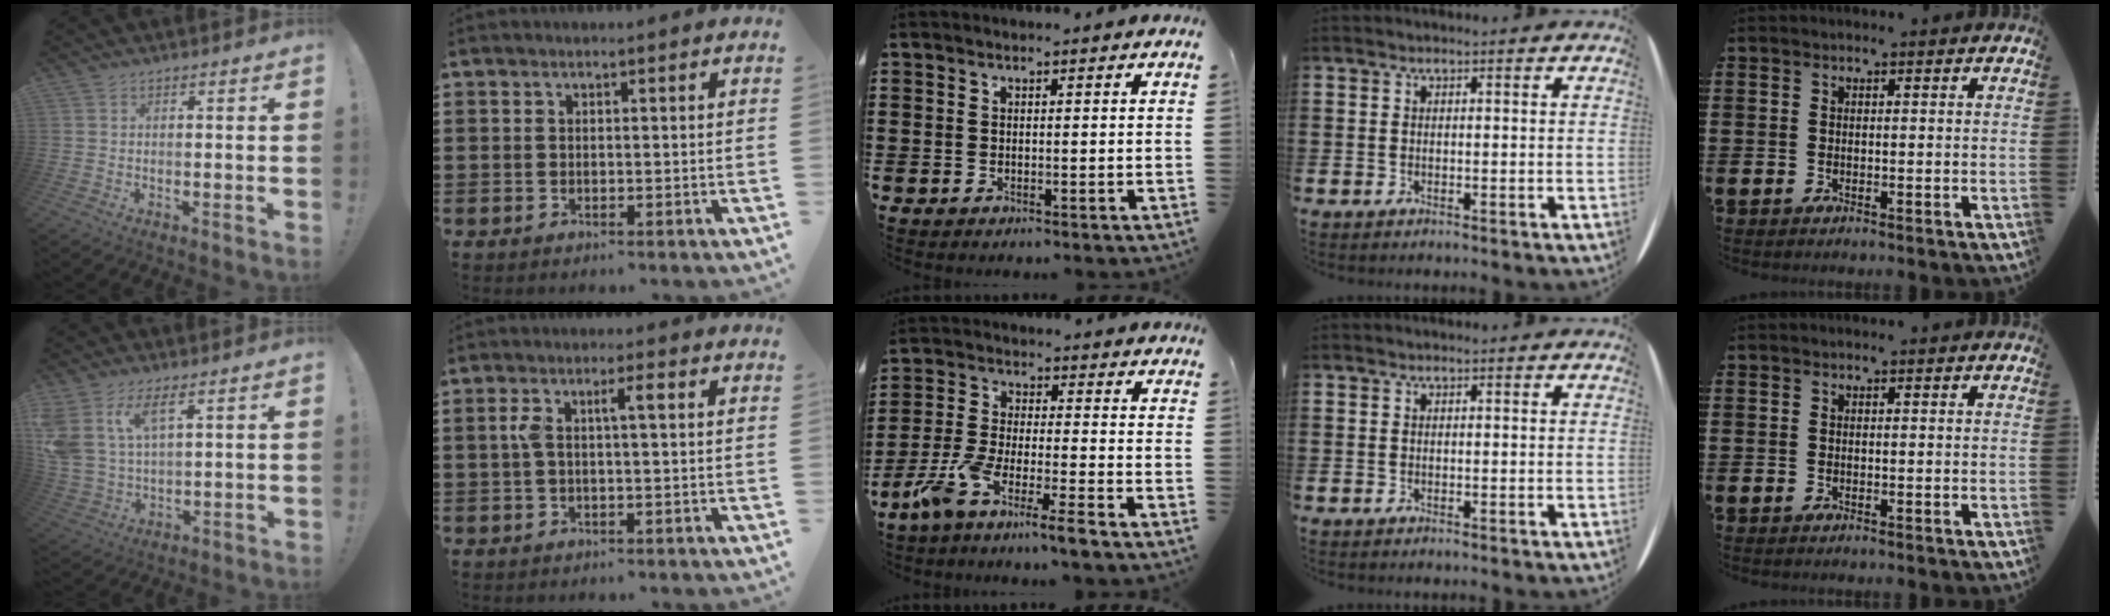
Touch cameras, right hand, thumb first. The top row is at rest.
{"thumb": {"total": 9.9, "force": [5.6, 4.8, 6.6], "torque": [-0.151, -0.016, 0.109]}, "index": {"total": 4.0, "force": [0.4, 0.9, 3.9], "torque": [-0.074, 0.003, -0.002]}, "middle": {"total": 7.2, "force": [-6.1, -0.5, 3.8], "torque": [-0.093, -0.016, -0.124]}}